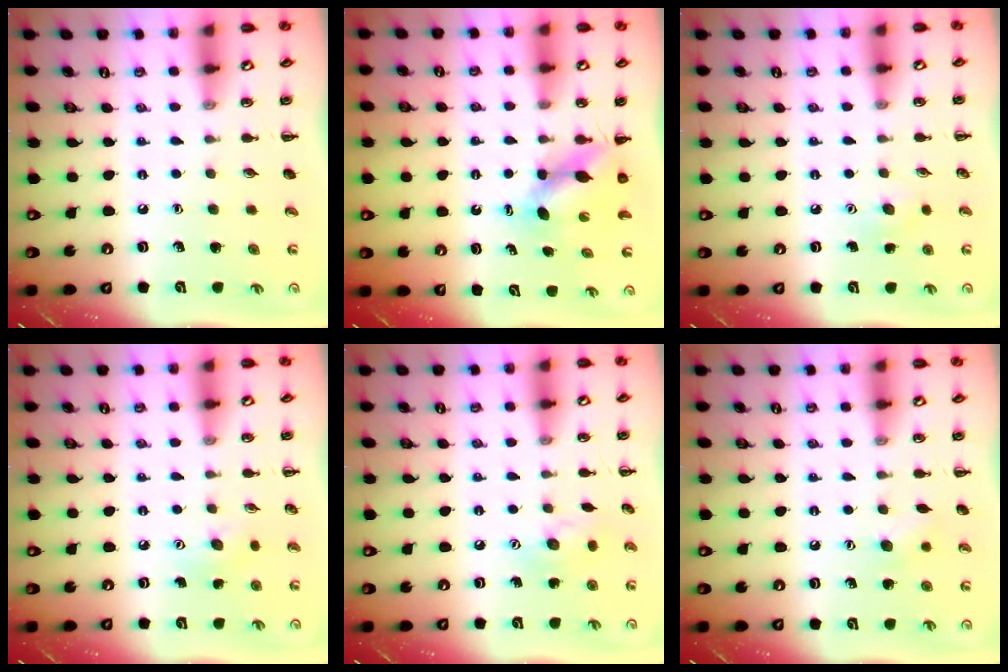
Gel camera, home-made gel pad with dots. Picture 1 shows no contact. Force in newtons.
{"total": 5.7, "press": 5.7, "slide": 0.1}
{"total": 5.5, "press": 5.2, "slide": 1.6}
{"total": 6.0, "press": 5.8, "slide": 1.4}
{"total": 7.8, "press": 7.7, "slide": 1.1}
{"total": 6.8, "press": 6.7, "slide": 1.3}